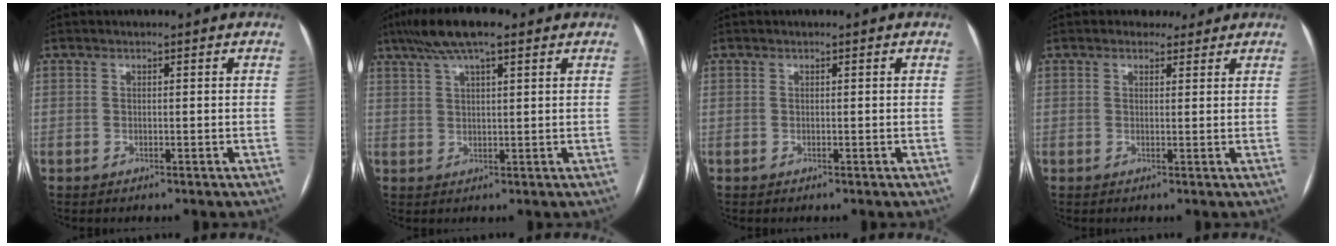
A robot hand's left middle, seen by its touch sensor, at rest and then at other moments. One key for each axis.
{"total": 9.1, "fx": 6.2, "fy": 1.7, "fz": 6.5, "tx": -0.114, "ty": 0.035, "tz": 0.103}
{"total": 0.0}
{"total": 2.4, "fx": 2.0, "fy": 1.5, "fz": 0.2, "tx": 0.002, "ty": 0.007, "tz": 0.025}